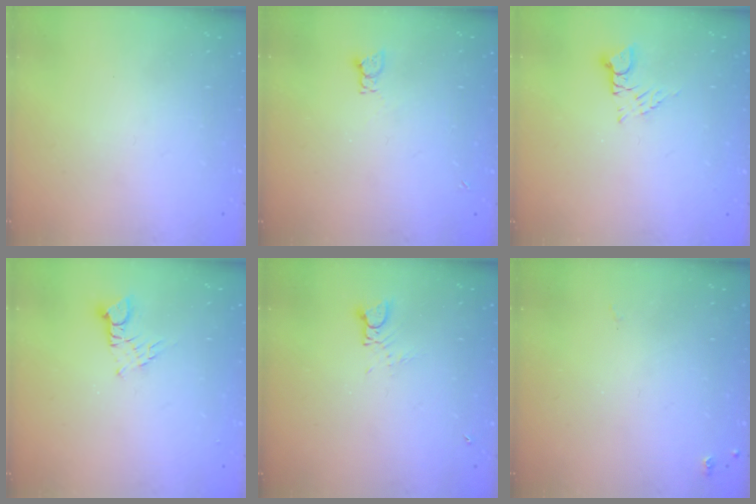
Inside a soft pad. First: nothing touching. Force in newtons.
{"total": 2.0, "press": 2.0, "slide": 0.3}
{"total": 2.8, "press": 2.8, "slide": 0.5}
{"total": 3.9, "press": 3.9, "slide": 0.2}
{"total": 2.7, "press": 2.7, "slide": 0.3}
{"total": 3.7, "press": 3.6, "slide": 0.7}